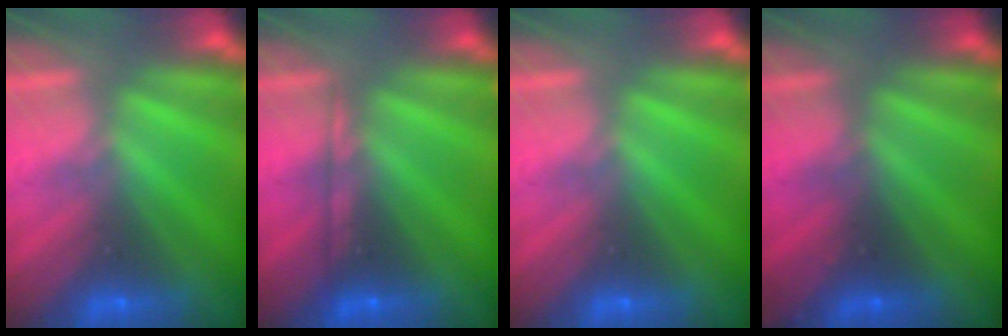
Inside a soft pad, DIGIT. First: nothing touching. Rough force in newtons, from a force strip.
{"total": 2.2}
{"total": 0.0}
{"total": 2.3}